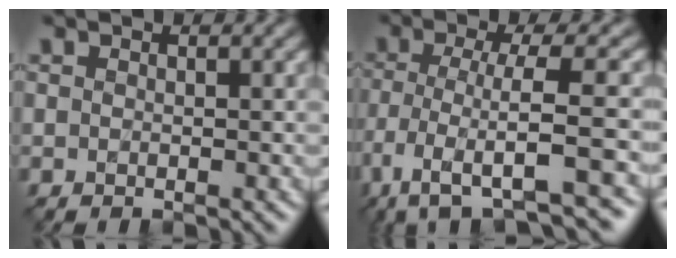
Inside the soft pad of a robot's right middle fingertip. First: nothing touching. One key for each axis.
{"total": 7.3, "fx": -3.5, "fy": 1.8, "fz": 6.2, "tx": -0.098, "ty": 0.000, "tz": -0.063}